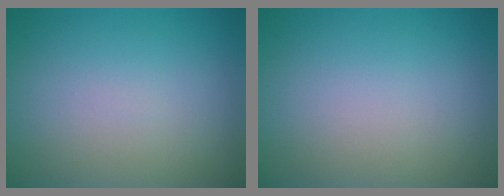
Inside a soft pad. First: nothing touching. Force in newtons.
{"total": 0.0}